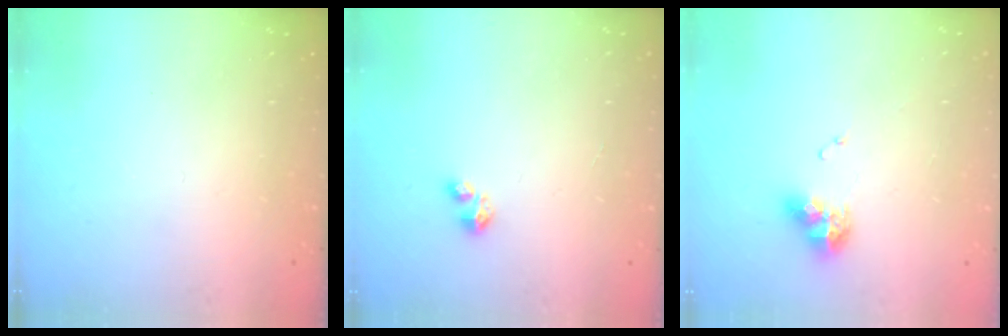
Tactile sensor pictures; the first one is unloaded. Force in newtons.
{"total": 2.7, "press": 2.7, "slide": 0.4}
{"total": 9.5, "press": 9.5, "slide": 1.0}